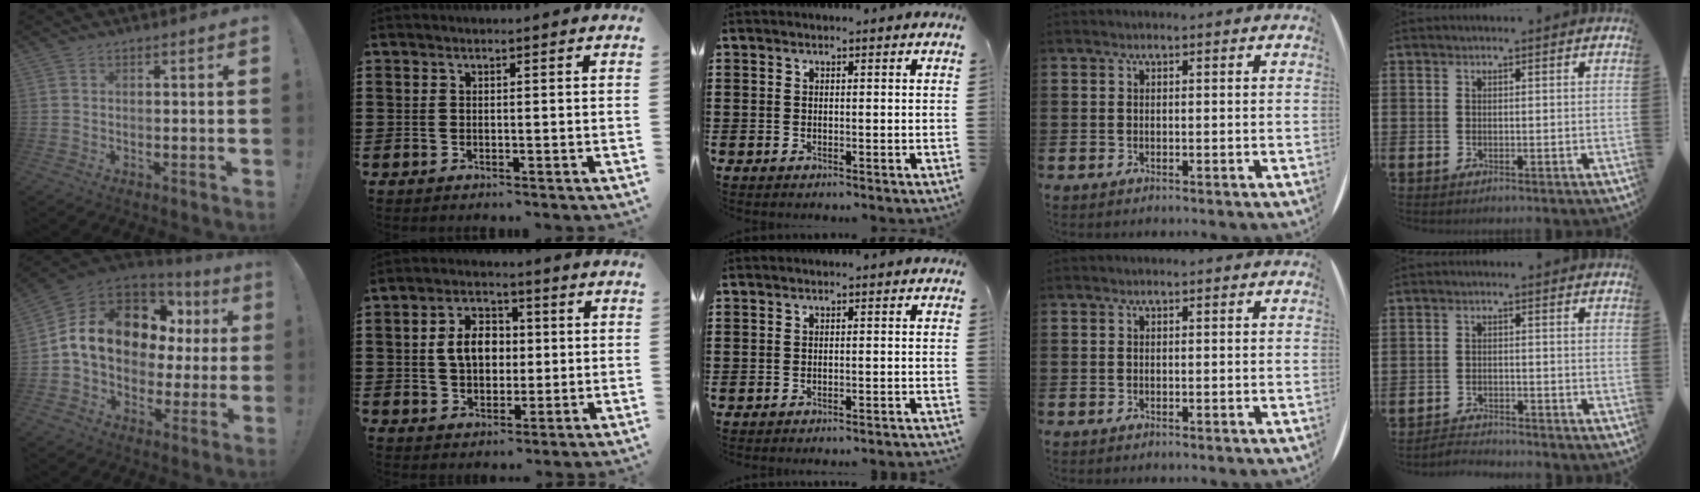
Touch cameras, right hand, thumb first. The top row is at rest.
{"thumb": {"total": 17.3, "force": [5.0, 12.5, 10.9], "torque": [-0.175, -0.010, 0.114]}, "index": {"total": 6.6, "force": [0.6, 4.7, 4.5], "torque": [-0.098, 0.014, 0.003]}, "middle": {"total": 1.5, "force": [-1.4, -0.3, 0.2], "torque": [-0.005, 0.004, -0.029]}, "little": {"total": 2.2, "force": [-2.2, 0.1, -0.2], "torque": [-0.003, 0.003, -0.049]}}